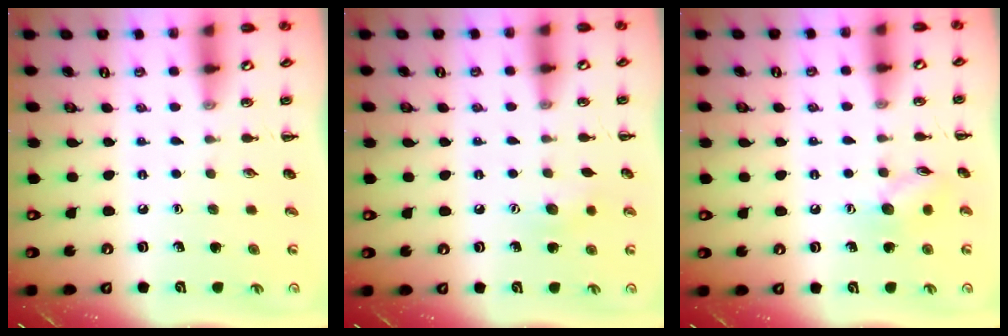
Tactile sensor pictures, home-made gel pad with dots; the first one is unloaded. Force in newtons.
{"total": 6.8, "press": 6.6, "slide": 1.7}
{"total": 7.8, "press": 7.7, "slide": 0.9}